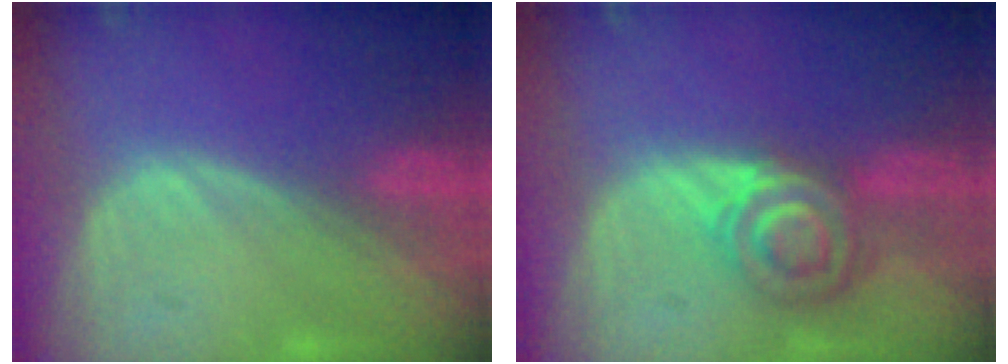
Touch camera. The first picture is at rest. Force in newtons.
{"total": 7.2, "press": 6.0, "slide": 3.9}